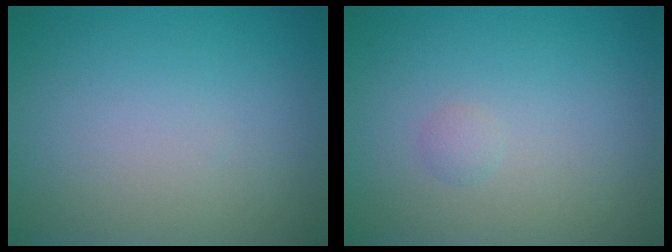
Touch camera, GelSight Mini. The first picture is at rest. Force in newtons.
{"total": 0.6, "press": 0.6, "slide": 0.0}